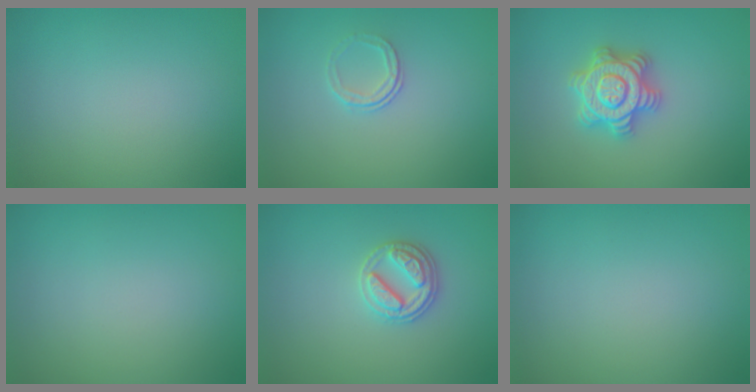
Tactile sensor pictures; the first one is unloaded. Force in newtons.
{"total": 1.3, "press": 0.9, "slide": 0.9}
{"total": 4.9, "press": 4.8, "slide": 0.8}
{"total": 0.0}
{"total": 2.8, "press": 2.8, "slide": 0.5}
{"total": 0.0}